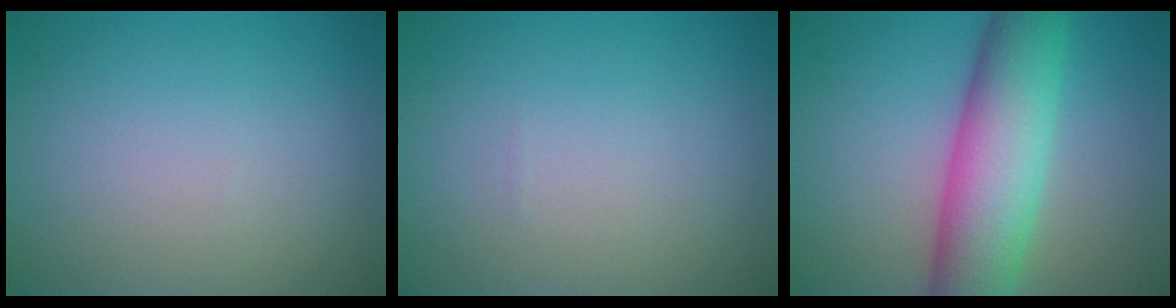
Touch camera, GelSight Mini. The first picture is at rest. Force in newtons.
{"total": 0.0}
{"total": 9.4, "press": 9.4, "slide": 0.5}